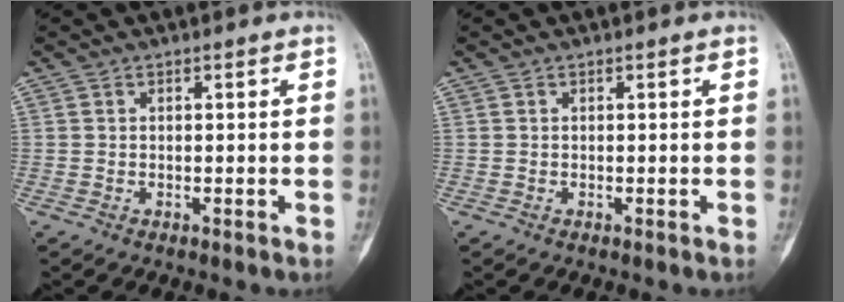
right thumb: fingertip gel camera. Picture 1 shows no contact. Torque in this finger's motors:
{"motor_torque": [0.01, 0.00, 0.02, -0.01, 0.00]}